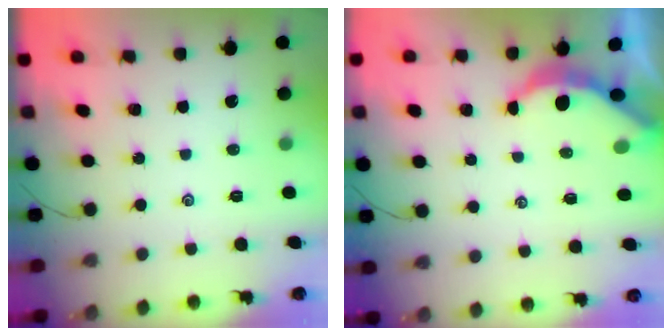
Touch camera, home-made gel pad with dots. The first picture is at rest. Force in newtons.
{"total": 4.7, "press": 4.6, "slide": 0.5}